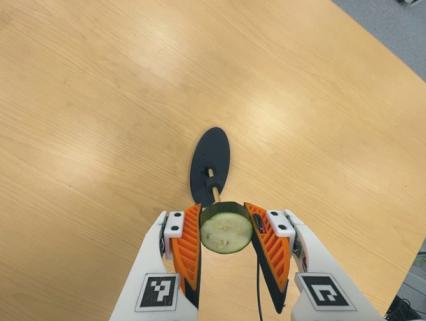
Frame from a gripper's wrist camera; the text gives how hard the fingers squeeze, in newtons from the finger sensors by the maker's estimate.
{"total": 10.4, "left": 9.9, "right": 10.9}